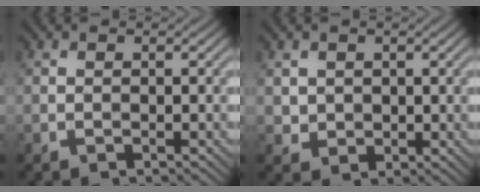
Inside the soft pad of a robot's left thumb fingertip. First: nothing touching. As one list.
[{"total": 2.5, "force": [1.0, 2.1, 0.8], "torque": [-0.032, -0.007, 0.019]}]